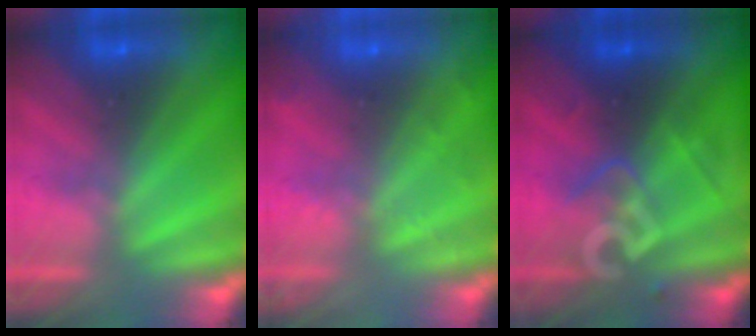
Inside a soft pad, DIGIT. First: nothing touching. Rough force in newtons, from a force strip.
{"total": 2.1}
{"total": 2.7}